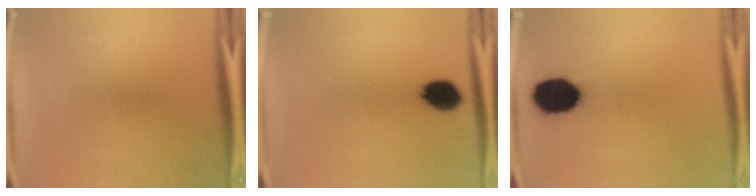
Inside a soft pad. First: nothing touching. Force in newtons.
{"total": 7.5}
{"total": 13.9}